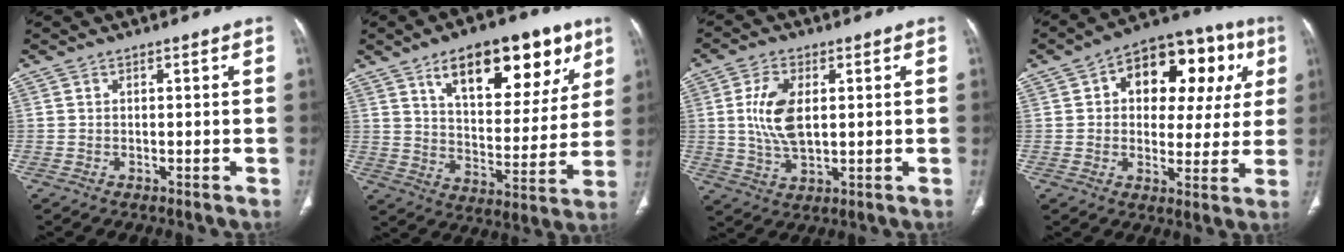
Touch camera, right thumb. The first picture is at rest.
{"total": 22.0, "force": [11.8, 10.6, 15.3], "torque": [-0.172, -0.037, 0.185]}
{"total": 9.2, "force": [1.5, 4.9, 7.6], "torque": [-0.153, -0.007, 0.034]}
{"total": 19.0, "force": [5.6, 11.6, 13.9], "torque": [-0.130, 0.022, 0.074]}